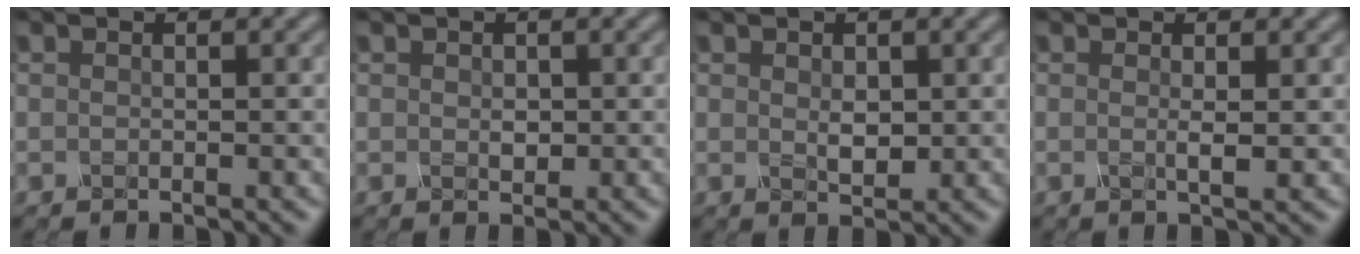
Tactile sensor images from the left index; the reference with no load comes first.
{"total": 1.1, "force": [0.0, 0.7, 0.8], "torque": [-0.012, -0.003, 0.001]}
{"total": 1.7, "force": [0.2, 1.0, 1.3], "torque": [-0.024, -0.004, 0.007]}
{"total": 1.4, "force": [0.1, 0.2, 1.4], "torque": [-0.024, -0.002, -0.002]}